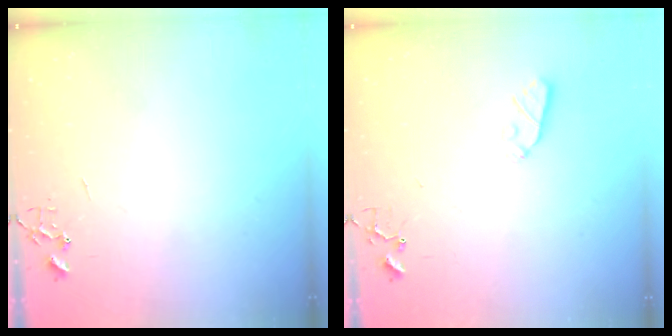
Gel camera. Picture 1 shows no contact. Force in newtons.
{"total": 6.2, "press": 6.2, "slide": 0.3}